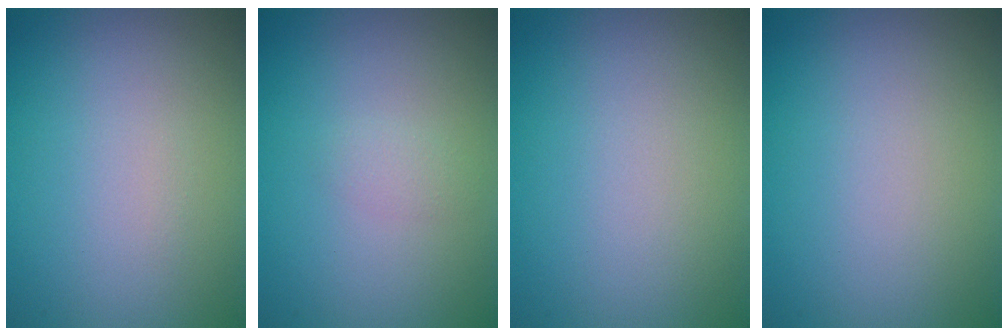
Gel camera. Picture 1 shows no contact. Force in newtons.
{"total": 0.8, "press": 0.8, "slide": 0.0}
{"total": 0.0}
{"total": 0.0}